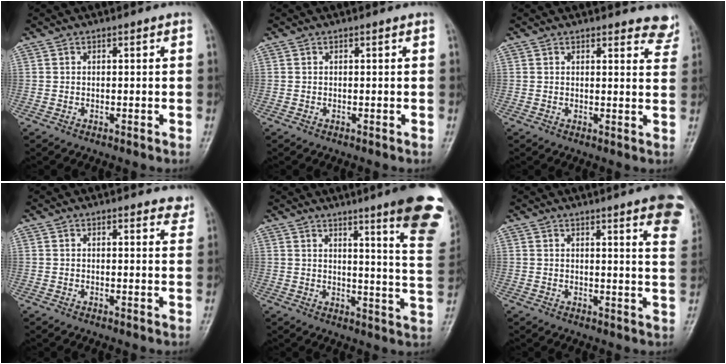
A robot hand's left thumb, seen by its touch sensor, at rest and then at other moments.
{"total": 0.0}
{"total": 5.7, "force": [5.4, 1.6, 1.1], "torque": [0.018, -0.033, 0.038]}
{"total": 3.6, "force": [3.1, 1.2, 1.2], "torque": [0.007, -0.015, 0.024]}
{"total": 18.0, "force": [11.2, 1.7, 14.0], "torque": [-0.147, -0.065, 0.128]}
{"total": 12.5, "force": [8.0, 1.8, 9.5], "torque": [-0.093, -0.028, 0.076]}